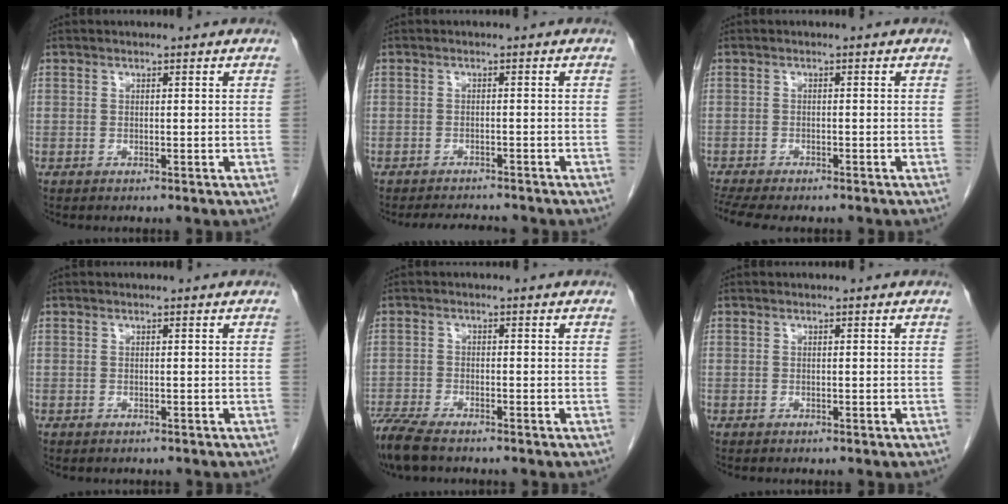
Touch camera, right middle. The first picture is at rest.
{"total": 4.4, "force": [-4.2, 0.5, 1.1], "torque": [-0.016, -0.010, -0.061]}
{"total": 7.8, "force": [-6.5, 2.0, 3.9], "torque": [-0.067, -0.001, -0.098]}
{"total": 0.6, "force": [-0.5, 0.3, 0.1], "torque": [-0.008, 0.001, -0.007]}
{"total": 6.8, "force": [-5.6, 1.5, 3.6], "torque": [-0.074, -0.017, -0.104]}
{"total": 0.0}